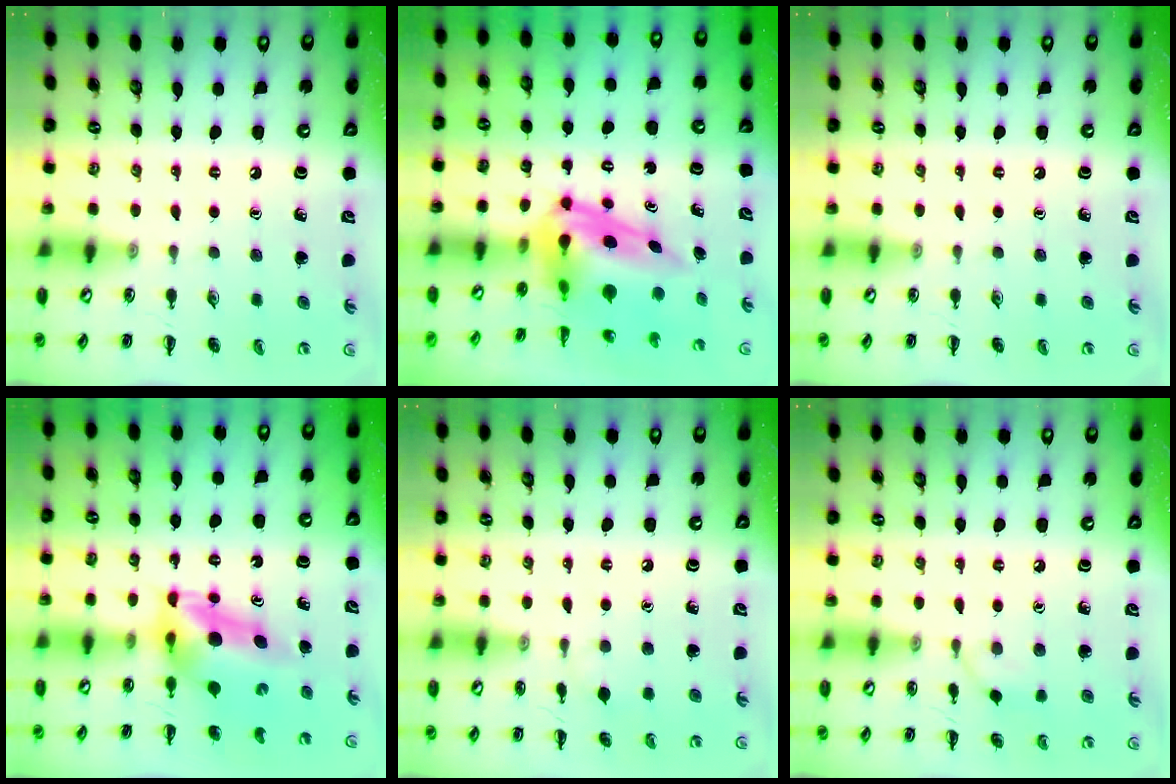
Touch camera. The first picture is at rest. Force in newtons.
{"total": 8.4, "press": 8.0, "slide": 2.5}
{"total": 0.0}
{"total": 5.2, "press": 5.1, "slide": 1.0}
{"total": 3.9, "press": 3.6, "slide": 1.5}
{"total": 5.6, "press": 5.4, "slide": 1.6}